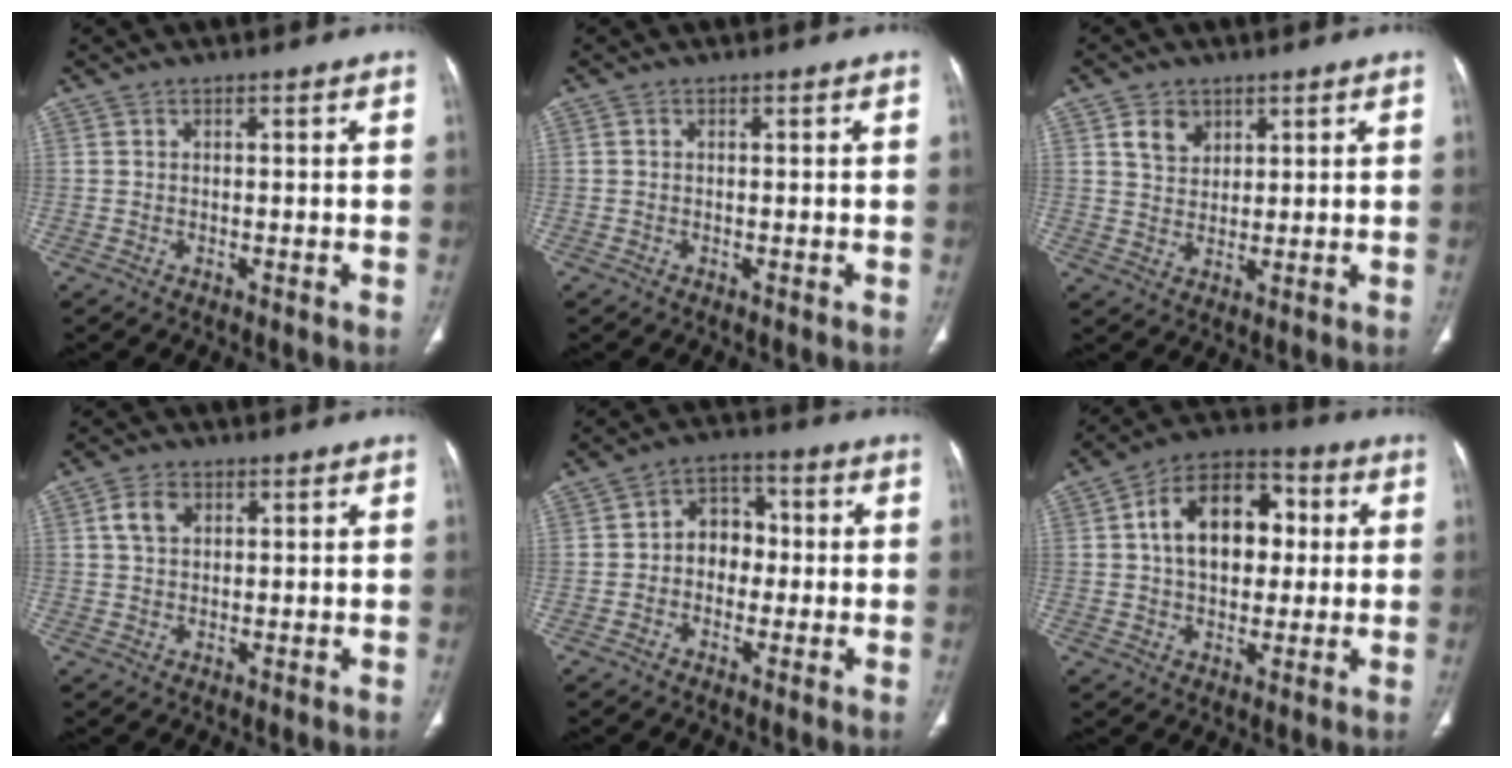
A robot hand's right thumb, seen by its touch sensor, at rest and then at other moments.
{"total": 0.0}
{"total": 5.1, "force": [2.6, 3.8, 2.1], "torque": [-0.017, -0.019, 0.052]}
{"total": 4.2, "force": [1.5, 3.1, 2.5], "torque": [-0.040, 0.002, 0.026]}
{"total": 7.1, "force": [-0.5, 5.7, 4.2], "torque": [-0.026, 0.027, -0.021]}
{"total": 15.8, "force": [2.4, 10.7, 11.4], "torque": [-0.146, 0.023, 0.030]}